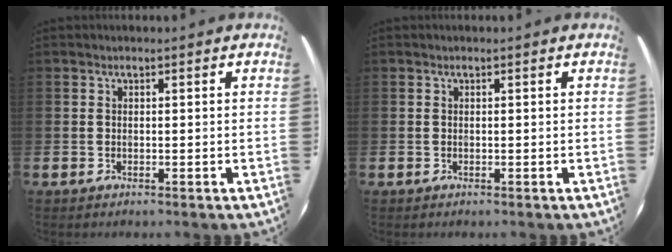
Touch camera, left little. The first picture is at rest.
{"total": 0.0}